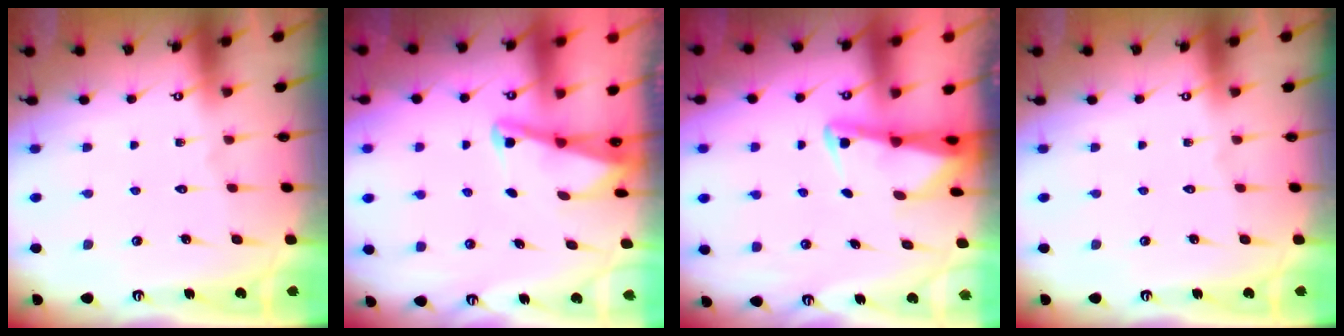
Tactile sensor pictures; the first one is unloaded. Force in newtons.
{"total": 2.1, "press": 2.0, "slide": 0.3}
{"total": 2.3, "press": 2.3, "slide": 0.3}
{"total": 0.0}